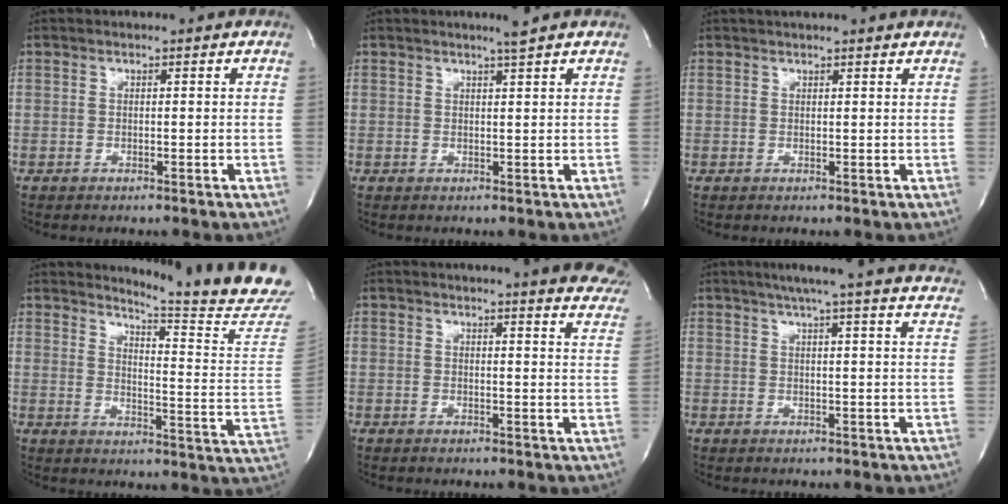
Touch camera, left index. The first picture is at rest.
{"total": 1.6, "force": [1.3, -0.7, 0.7], "torque": [-0.022, -0.011, 0.025]}
{"total": 6.0, "force": [5.5, 0.4, 2.5], "torque": [-0.037, 0.029, 0.065]}
{"total": 18.1, "force": [17.1, -2.2, 5.5], "torque": [-0.093, -0.143, 0.197]}
{"total": 18.9, "force": [17.5, 2.2, 7.0], "torque": [-0.087, -0.064, 0.180]}
{"total": 23.2, "force": [20.6, 0.2, 10.7], "torque": [-0.163, -0.020, 0.245]}